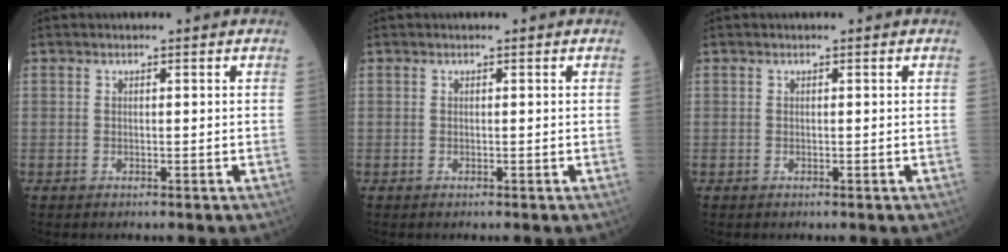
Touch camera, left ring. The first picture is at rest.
{"total": 0.0}
{"total": 0.0}